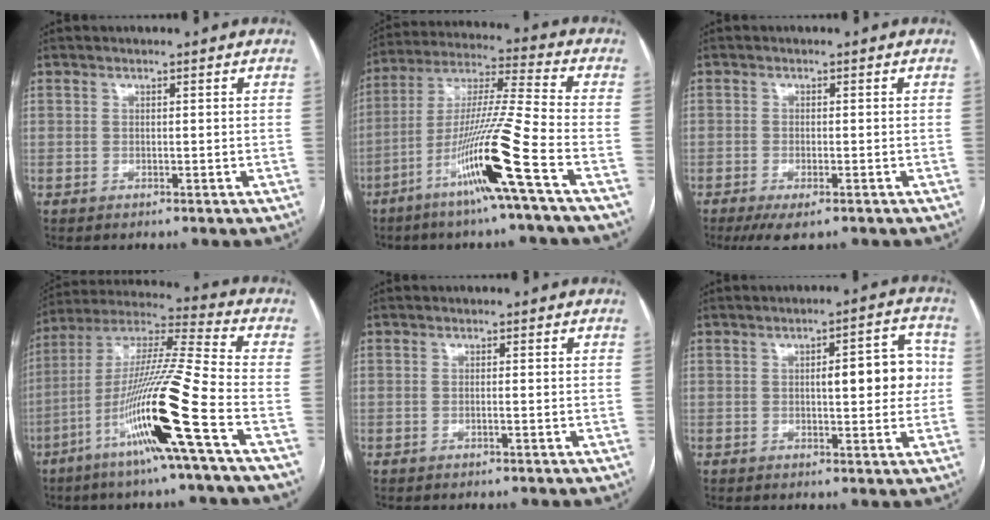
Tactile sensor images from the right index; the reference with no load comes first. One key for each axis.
{"total": 15.6, "fx": -7.3, "fy": -1.9, "fz": 13.6, "tx": -0.264, "ty": -0.017, "tz": -0.140}
{"total": 4.5, "fx": -3.0, "fy": 1.2, "fz": 3.2, "tx": -0.051, "ty": -0.009, "tz": -0.046}
{"total": 18.6, "fx": -7.6, "fy": -1.6, "fz": 16.9, "tx": -0.335, "ty": -0.021, "tz": -0.151}
{"total": 0.6, "fx": -0.2, "fy": 0.0, "fz": 0.5, "tx": -0.010, "ty": 0.001, "tz": -0.004}
{"total": 8.1, "fx": 0.6, "fy": 2.4, "fz": 7.7, "tx": -0.097, "ty": 0.024, "tz": 0.009}